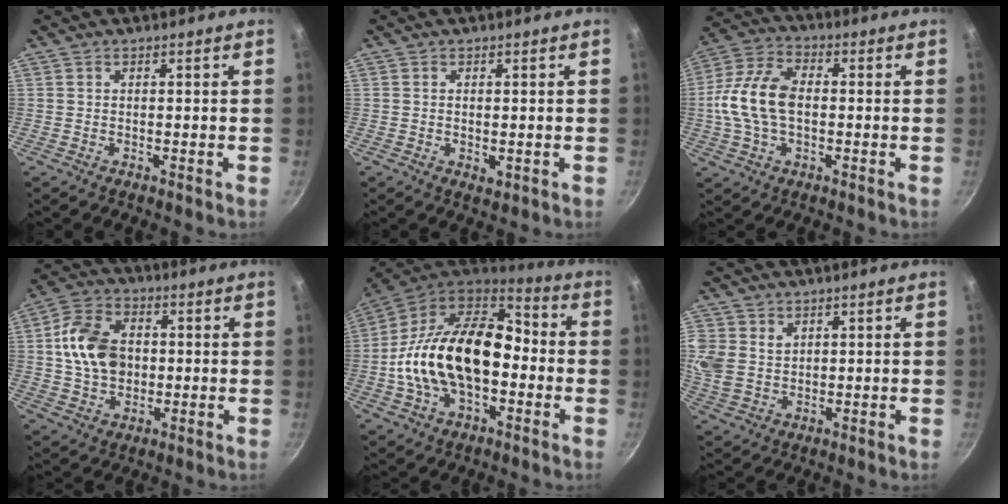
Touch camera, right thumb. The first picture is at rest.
{"total": 1.7, "force": [-0.1, 1.0, 1.4], "torque": [-0.021, -0.005, 0.000]}
{"total": 13.0, "force": [-0.4, 7.9, 10.4], "torque": [-0.198, 0.031, -0.021]}
{"total": 12.7, "force": [0.9, 9.3, 8.6], "torque": [-0.133, 0.014, 0.008]}
{"total": 24.5, "force": [-2.6, 15.1, 19.0], "torque": [-0.323, 0.051, -0.055]}
{"total": 10.0, "force": [2.9, 8.1, 5.1], "torque": [-0.116, 0.000, 0.066]}